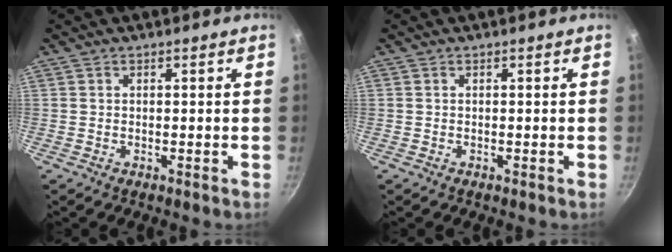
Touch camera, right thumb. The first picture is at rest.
{"total": 0.0}